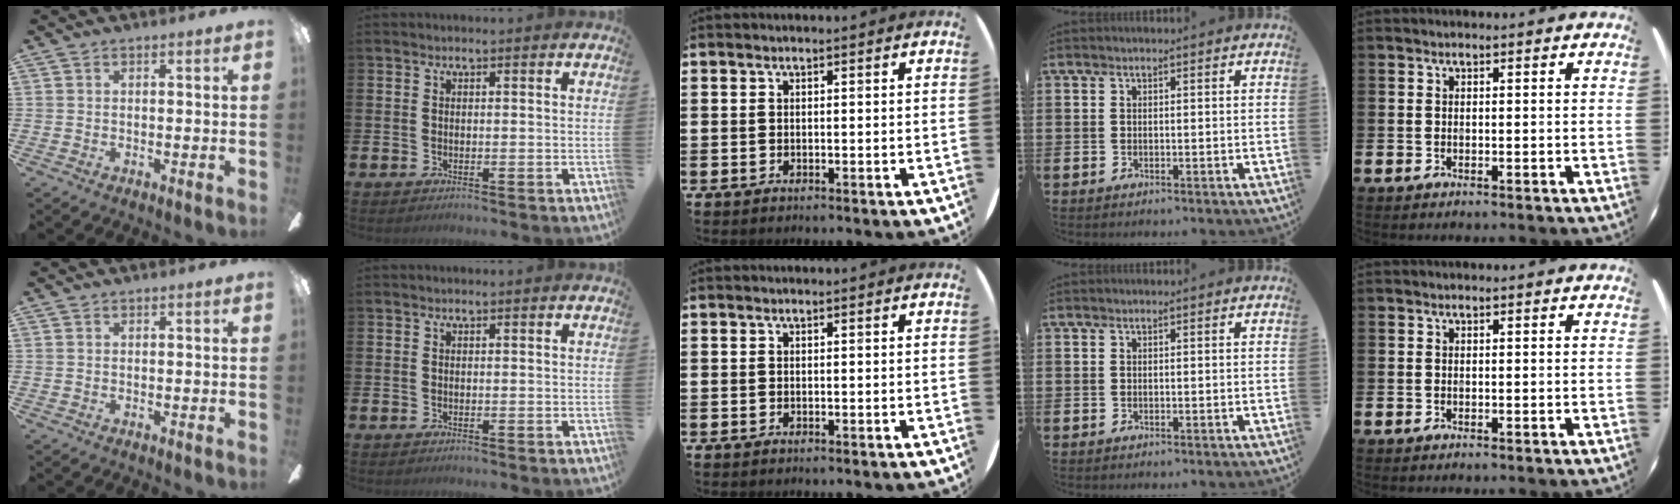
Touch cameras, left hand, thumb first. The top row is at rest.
{}